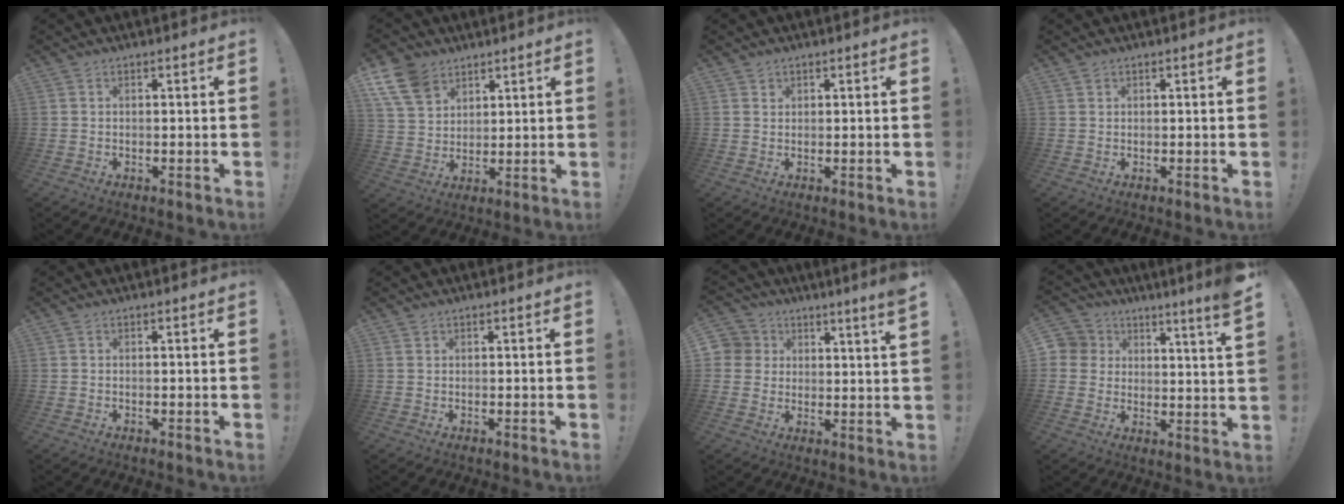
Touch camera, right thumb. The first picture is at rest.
{"total": 12.1, "force": [7.3, 8.3, 5.0], "torque": [-0.093, -0.032, 0.148]}
{"total": 0.9, "force": [0.8, 0.4, 0.1], "torque": [0.005, -0.004, 0.014]}
{"total": 0.7, "force": [0.5, 0.4, 0.0], "torque": [0.005, -0.003, 0.010]}
{"total": 0.0}
{"total": 0.5, "force": [0.4, 0.3, 0.1], "torque": [0.003, -0.002, 0.006]}
{"total": 5.2, "force": [4.1, 2.8, 1.7], "torque": [-0.038, -0.029, 0.078]}
{"total": 6.7, "force": [5.1, 3.0, 3.2], "torque": [-0.065, -0.037, 0.100]}